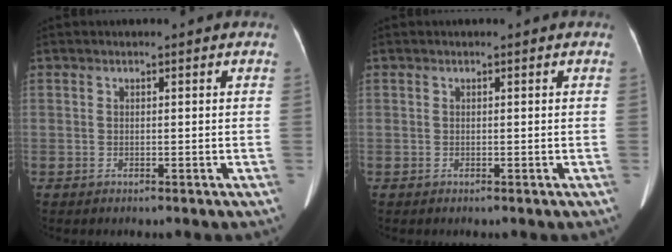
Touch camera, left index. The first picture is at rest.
{"total": 0.0}